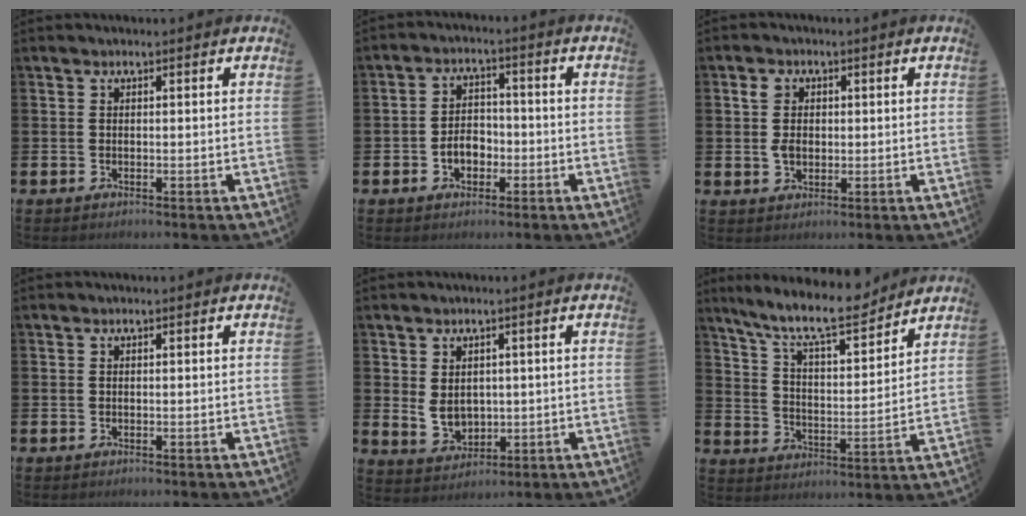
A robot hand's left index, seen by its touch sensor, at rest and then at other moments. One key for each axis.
{"total": 3.7, "fx": -1.4, "fy": 2.7, "fz": 2.1, "tx": -0.027, "ty": 0.000, "tz": -0.033}
{"total": 3.6, "fx": 0.8, "fy": 2.7, "fz": 2.3, "tx": -0.038, "ty": 0.007, "tz": 0.011}
{"total": 0.0}
{"total": 3.5, "fx": 1.1, "fy": 2.7, "fz": 2.0, "tx": -0.030, "ty": 0.000, "tz": 0.016}
{"total": 10.7, "fx": 9.4, "fy": 2.1, "fz": 4.6, "tx": -0.104, "ty": -0.057, "tz": 0.162}